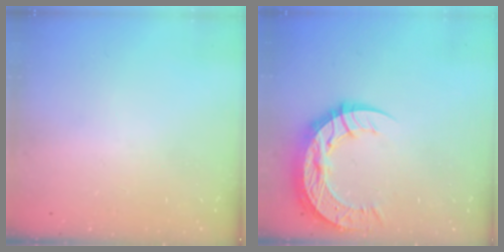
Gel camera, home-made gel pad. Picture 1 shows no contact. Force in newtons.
{"total": 15.4, "press": 15.3, "slide": 1.2}